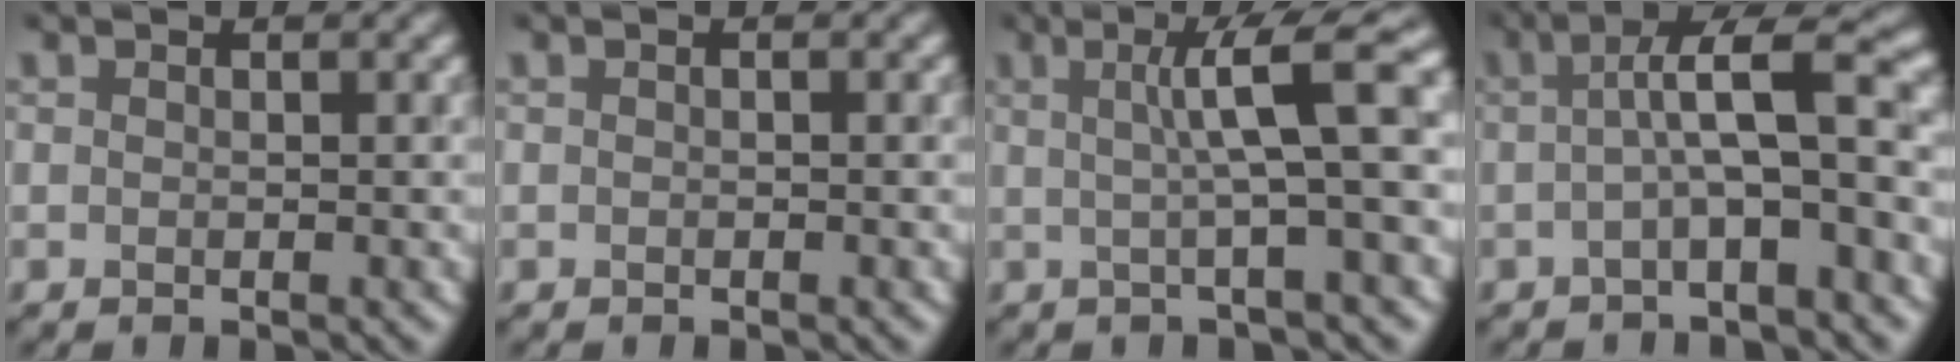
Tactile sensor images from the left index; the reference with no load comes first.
{"total": 0.0}
{"total": 6.0, "force": [1.0, 0.6, 5.9], "torque": [-0.088, 0.019, 0.014]}
{"total": 5.7, "force": [0.0, 1.2, 5.6], "torque": [-0.084, 0.028, -0.008]}